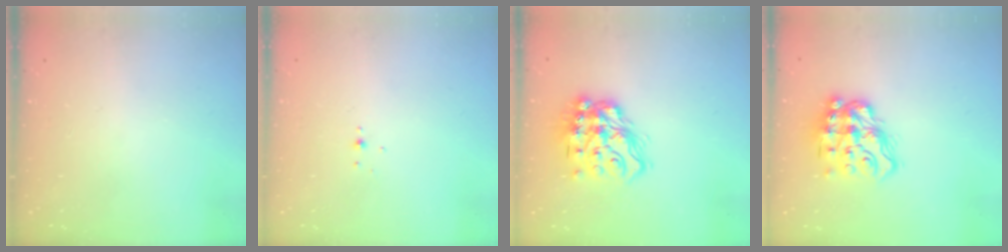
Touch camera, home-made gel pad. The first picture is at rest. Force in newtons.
{"total": 3.0, "press": 2.9, "slide": 0.8}
{"total": 15.7, "press": 15.7, "slide": 1.0}
{"total": 13.6, "press": 13.6, "slide": 1.1}